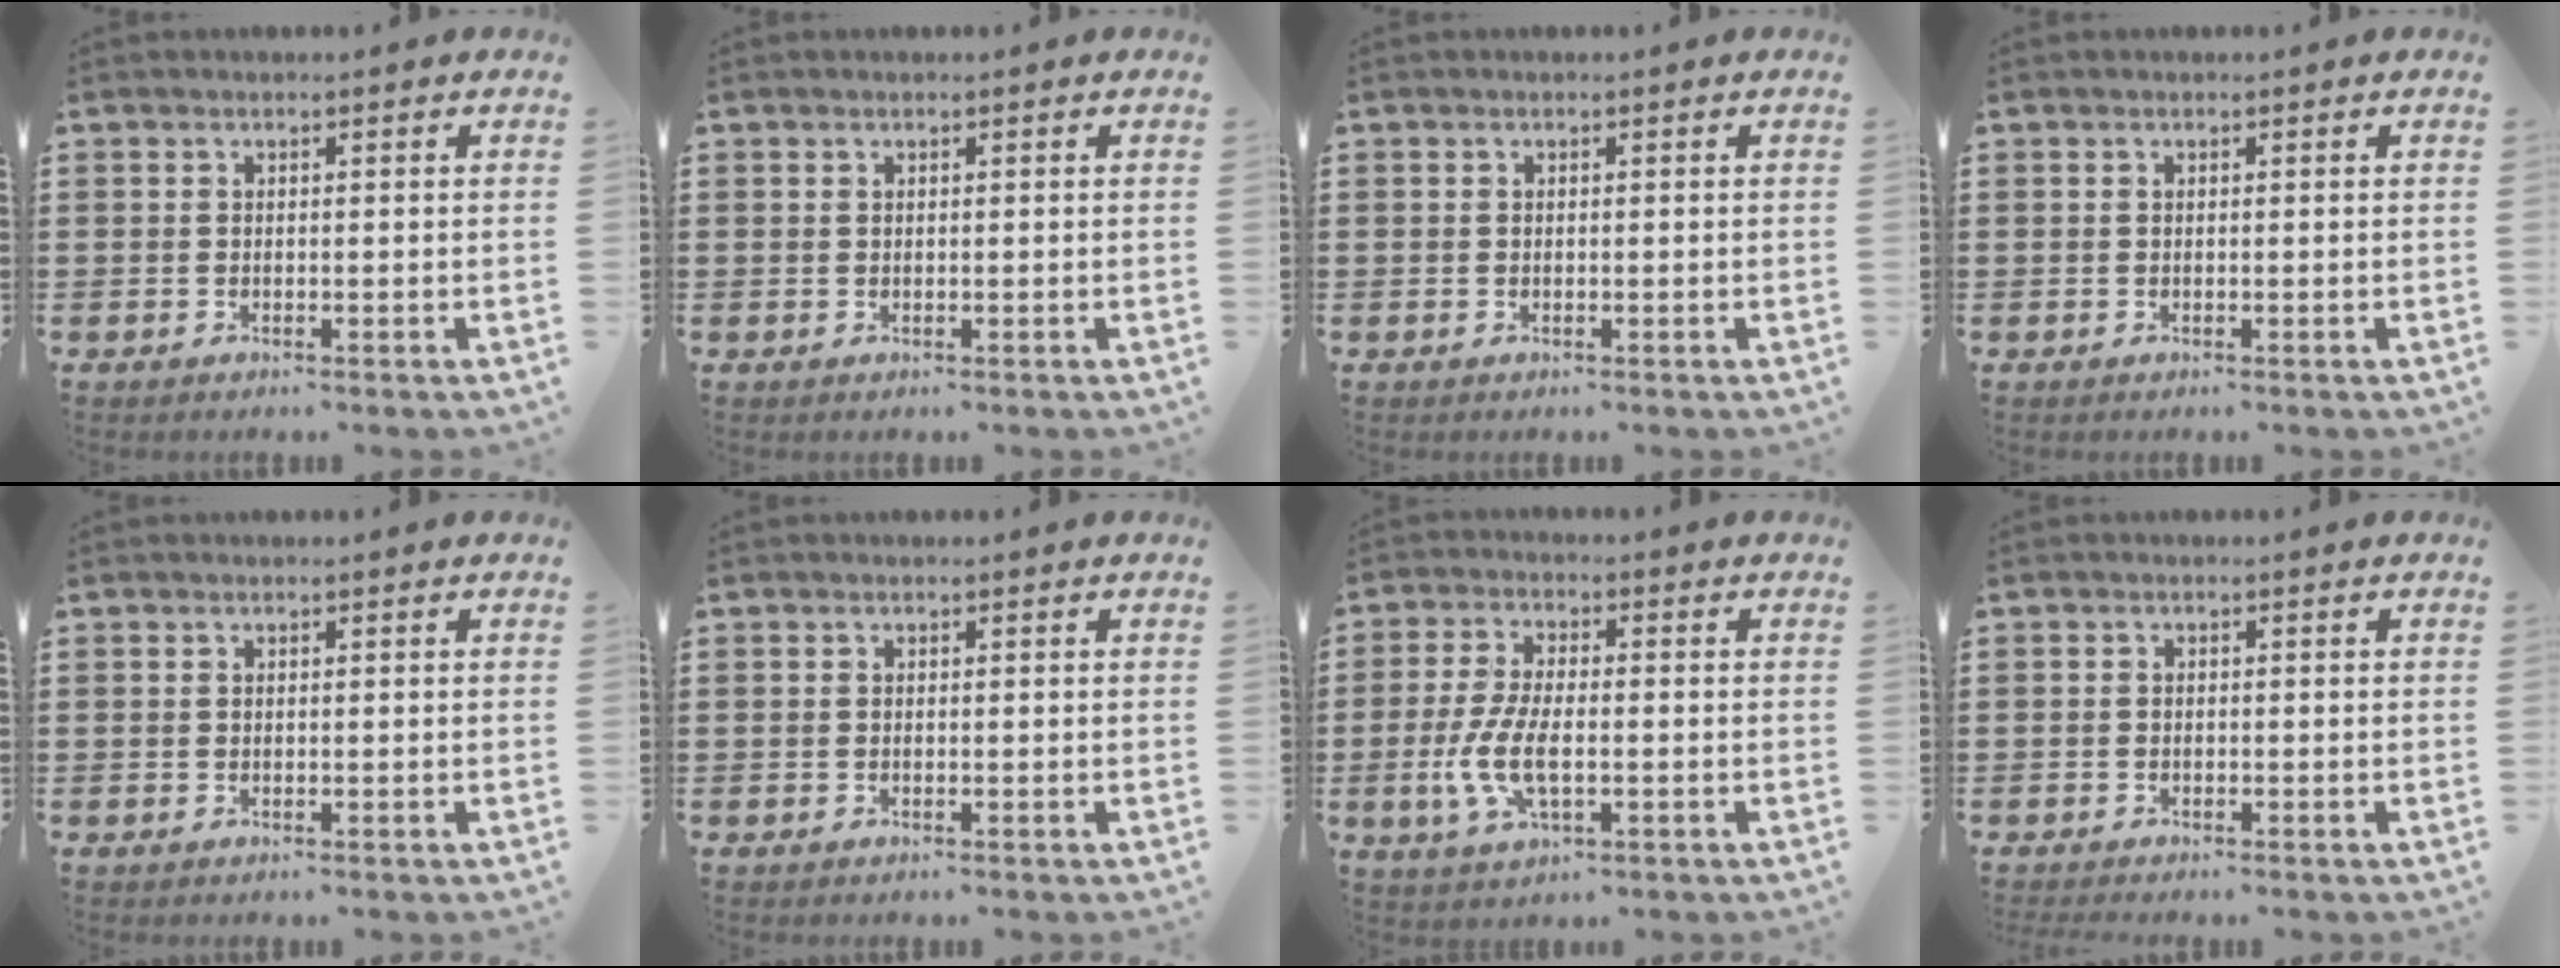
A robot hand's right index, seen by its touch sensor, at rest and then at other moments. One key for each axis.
{"total": 0.0}
{"total": 0.0}
{"total": 0.0}
{"total": 0.0}
{"total": 0.0}
{"total": 7.2, "fx": -1.6, "fy": 2.9, "fz": 6.4, "tx": -0.142, "ty": -0.005, "tz": -0.035}
{"total": 0.6, "fx": -0.5, "fy": 0.3, "fz": 0.0, "tx": -0.001, "ty": 0.001, "tz": -0.011}